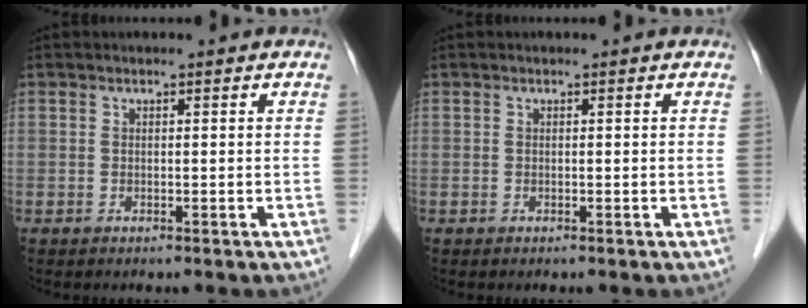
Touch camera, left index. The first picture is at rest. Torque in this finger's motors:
{"motor_torque": [0.01, 0.01, 0.00, 0.00]}